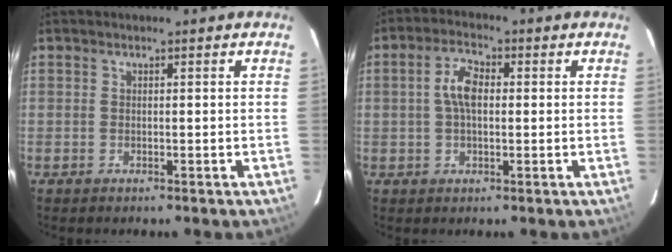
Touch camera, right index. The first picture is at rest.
{"total": 5.0, "force": [0.2, 2.6, 4.2], "torque": [-0.084, 0.014, 0.004]}